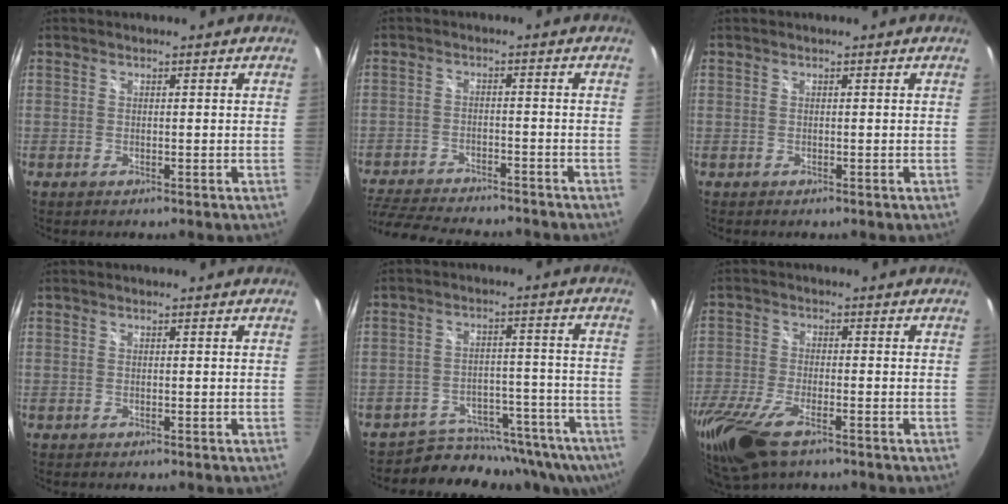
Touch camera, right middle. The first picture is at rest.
{"total": 16.7, "force": [-14.4, 4.6, 7.2], "torque": [-0.166, -0.024, -0.220]}
{"total": 0.0}
{"total": 0.0}
{"total": 13.0, "force": [-11.6, 4.7, 3.8], "torque": [-0.061, 0.008, -0.152]}
{"total": 16.0, "force": [-10.4, 6.2, 10.5], "torque": [-0.252, -0.060, -0.192]}